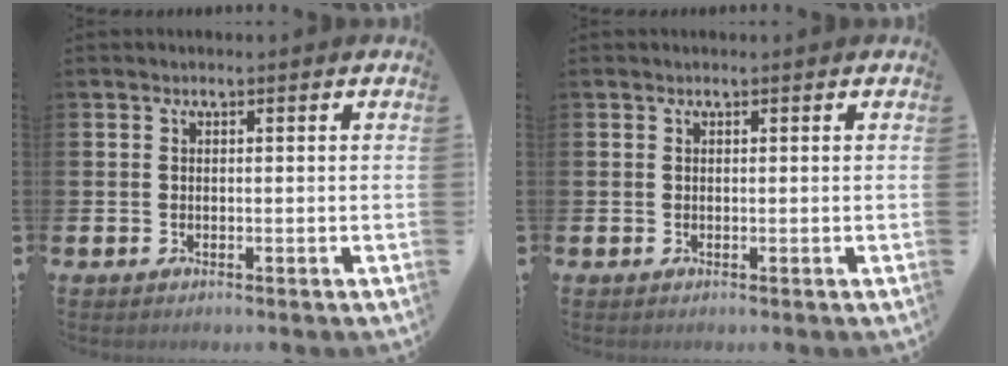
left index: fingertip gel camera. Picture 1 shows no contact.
{"total": 0.0}